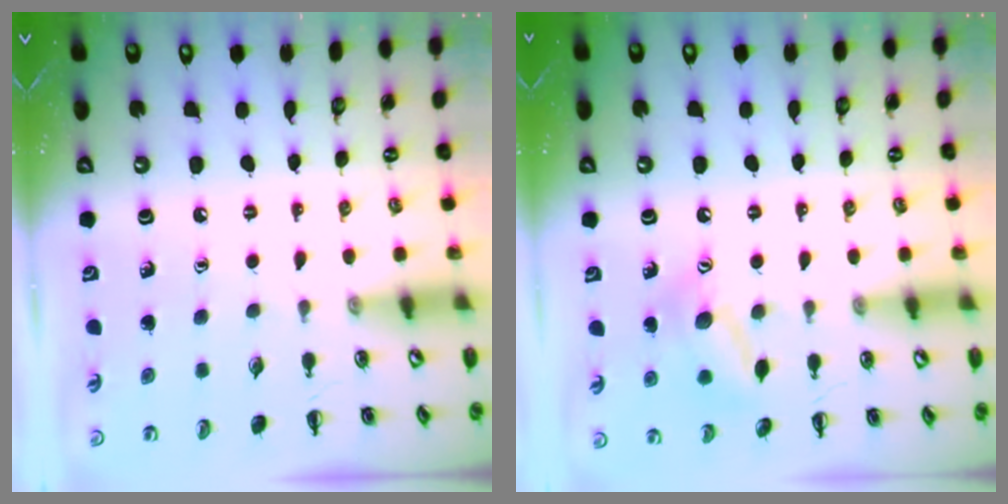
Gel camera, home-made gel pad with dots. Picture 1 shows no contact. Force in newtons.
{"total": 11.9, "press": 11.9, "slide": 0.7}